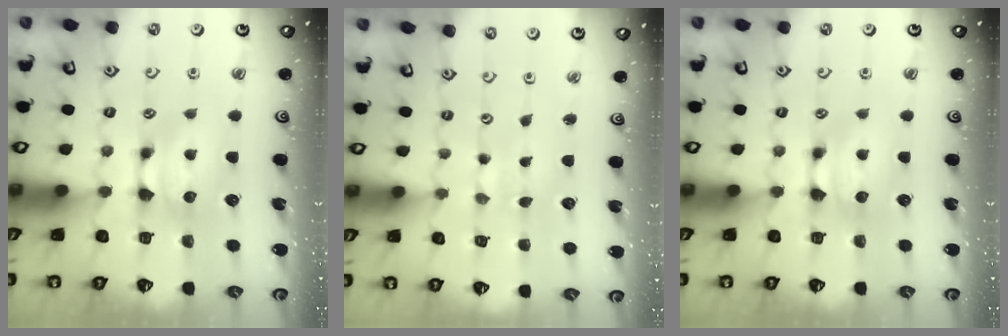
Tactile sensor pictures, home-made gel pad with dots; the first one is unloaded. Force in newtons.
{"total": 5.1, "press": 5.1, "slide": 0.2}
{"total": 0.0}